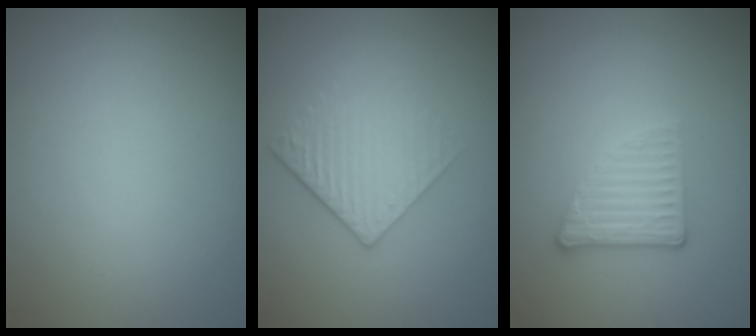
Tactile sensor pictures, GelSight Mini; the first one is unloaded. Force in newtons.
{"total": 2.9, "press": 2.6, "slide": 1.2}
{"total": 2.7, "press": 2.3, "slide": 1.4}